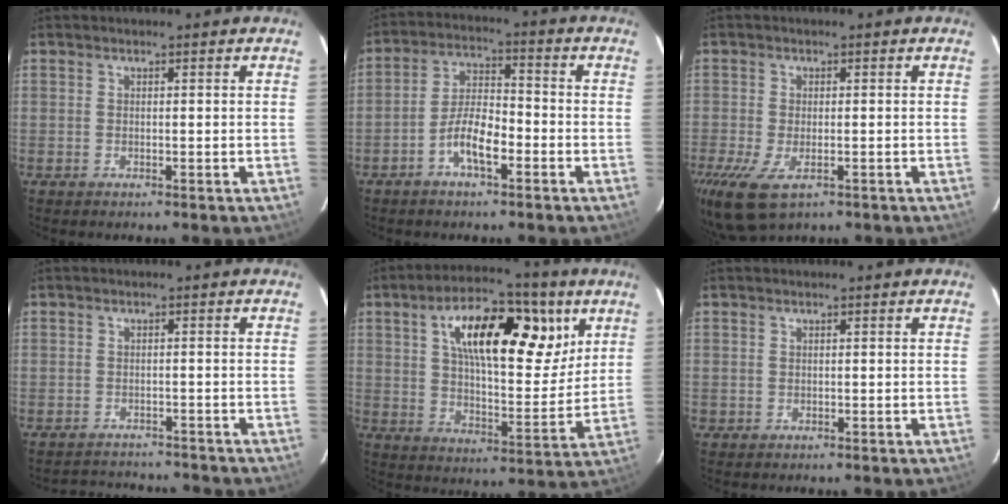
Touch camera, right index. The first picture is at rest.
{"total": 7.1, "force": [-3.7, 2.3, 5.6], "torque": [-0.120, 0.012, -0.068]}
{"total": 7.5, "force": [-3.9, 3.6, 5.3], "torque": [-0.119, -0.029, -0.065]}
{"total": 6.0, "force": [-5.6, 2.2, 0.7], "torque": [-0.017, 0.019, -0.078]}
{"total": 20.5, "force": [8.7, 8.6, 16.4], "torque": [-0.260, 0.021, 0.135]}
{"total": 0.9, "force": [0.0, 0.9, -0.1], "torque": [0.005, 0.003, 0.000]}